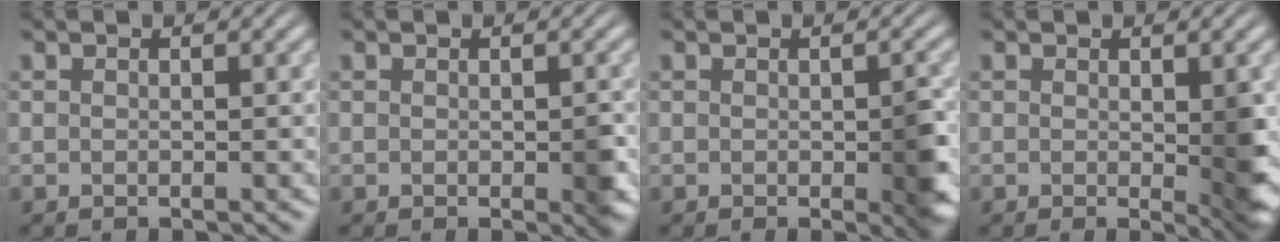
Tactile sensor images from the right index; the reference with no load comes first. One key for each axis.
{"total": 1.5, "fx": -0.4, "fy": 0.7, "fz": 1.3, "tx": -0.013, "ty": -0.004, "tz": -0.007}
{"total": 2.7, "fx": -0.6, "fy": 0.9, "fz": 2.4, "tx": -0.027, "ty": -0.006, "tz": -0.011}
{"total": 3.0, "fx": -0.2, "fy": 0.9, "fz": 2.9, "tx": -0.033, "ty": -0.016, "tz": 0.000}